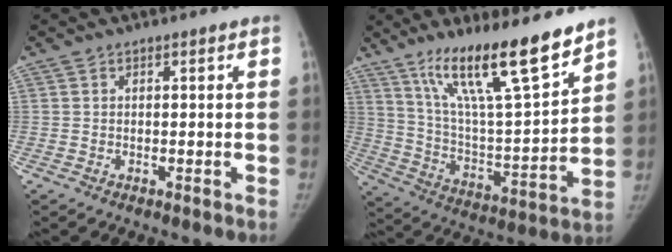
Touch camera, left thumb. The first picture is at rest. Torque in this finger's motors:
{"motor_torque": [0.73, -0.32, 1.44, -1.33, 0.12]}